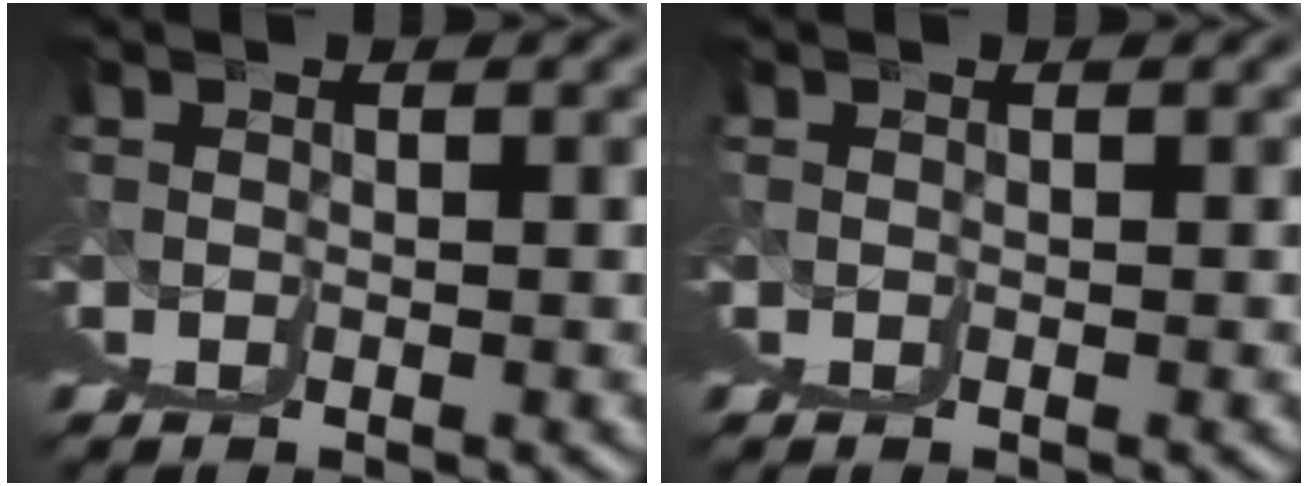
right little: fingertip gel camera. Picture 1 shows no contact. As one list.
[{"total": 0.0}]